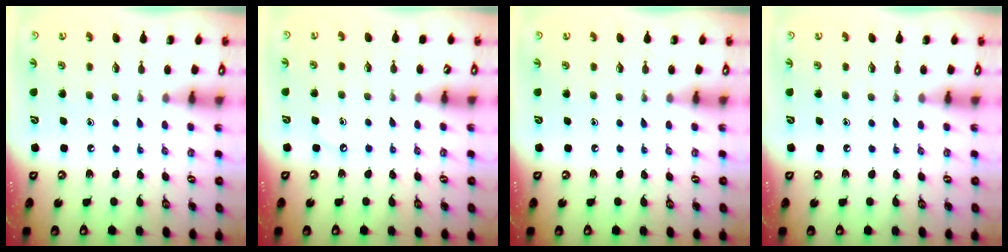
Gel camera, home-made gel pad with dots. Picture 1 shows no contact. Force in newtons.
{"total": 2.9, "press": 2.8, "slide": 0.5}
{"total": 0.0}
{"total": 0.0}